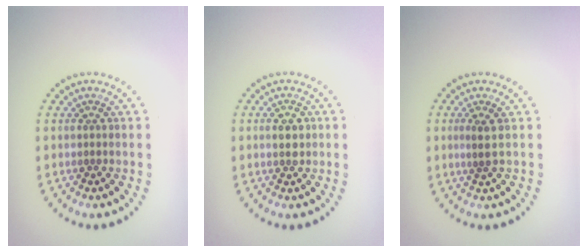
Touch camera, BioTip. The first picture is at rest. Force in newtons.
{"total": 2.2, "press": 2.2, "slide": 0.1}
{"total": 1.3, "press": 1.0, "slide": 0.8}